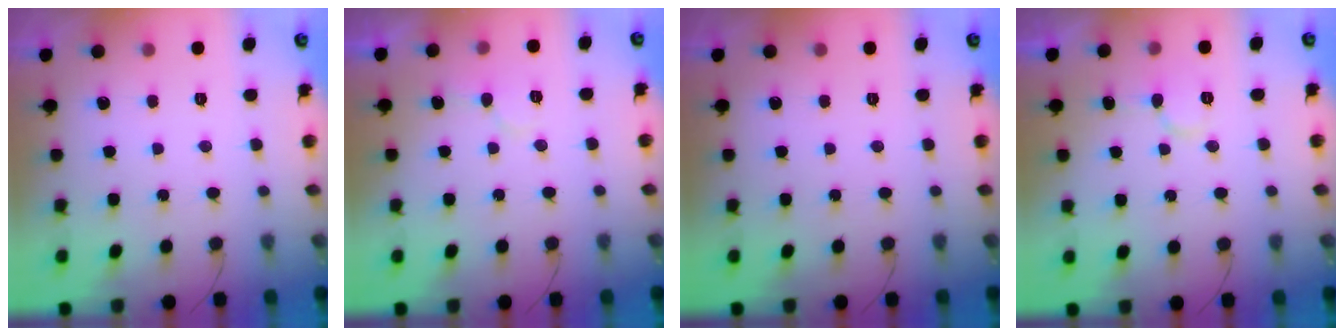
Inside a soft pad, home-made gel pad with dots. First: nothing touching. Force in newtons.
{"total": 5.5, "press": 5.5, "slide": 0.5}
{"total": 0.0}
{"total": 6.7, "press": 6.7, "slide": 0.1}